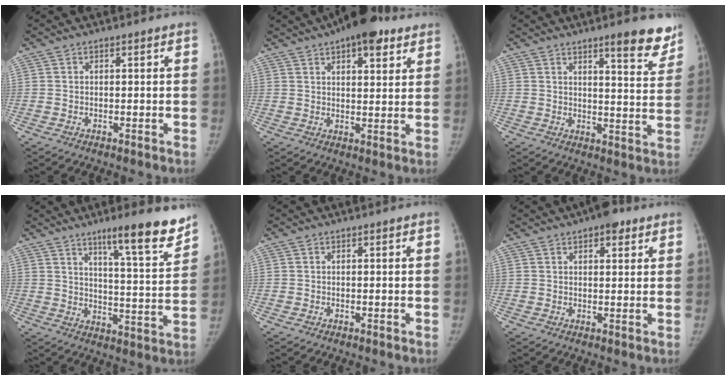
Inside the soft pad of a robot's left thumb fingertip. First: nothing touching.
{"total": 11.9, "force": [7.4, 4.8, 7.9], "torque": [-0.081, -0.020, 0.102]}
{"total": 10.2, "force": [7.4, 2.1, 6.7], "torque": [-0.051, -0.049, 0.094]}
{"total": 14.2, "force": [10.1, 1.8, 9.8], "torque": [-0.116, -0.066, 0.153]}
{"total": 0.0}
{"total": 5.0, "force": [3.1, 2.3, 3.3], "torque": [-0.025, -0.008, 0.037]}